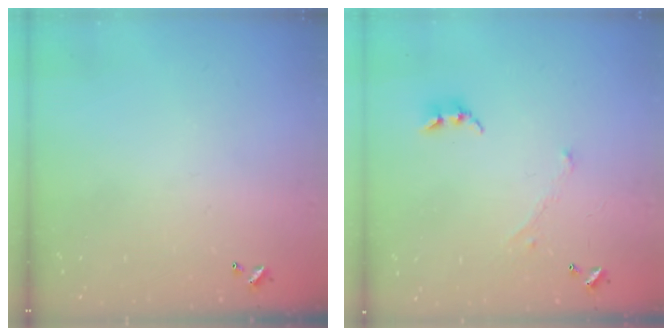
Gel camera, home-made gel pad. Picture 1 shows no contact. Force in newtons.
{"total": 1.0, "press": 0.9, "slide": 0.4}